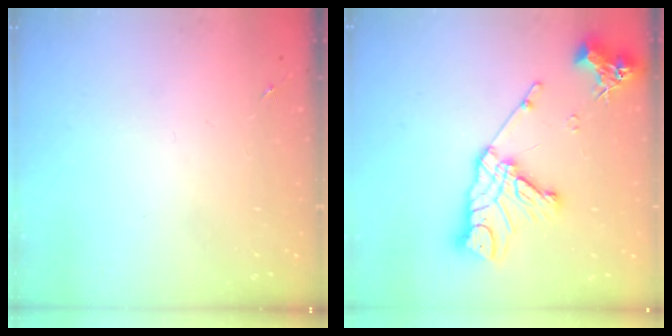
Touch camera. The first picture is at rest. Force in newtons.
{"total": 17.2, "press": 17.1, "slide": 1.8}